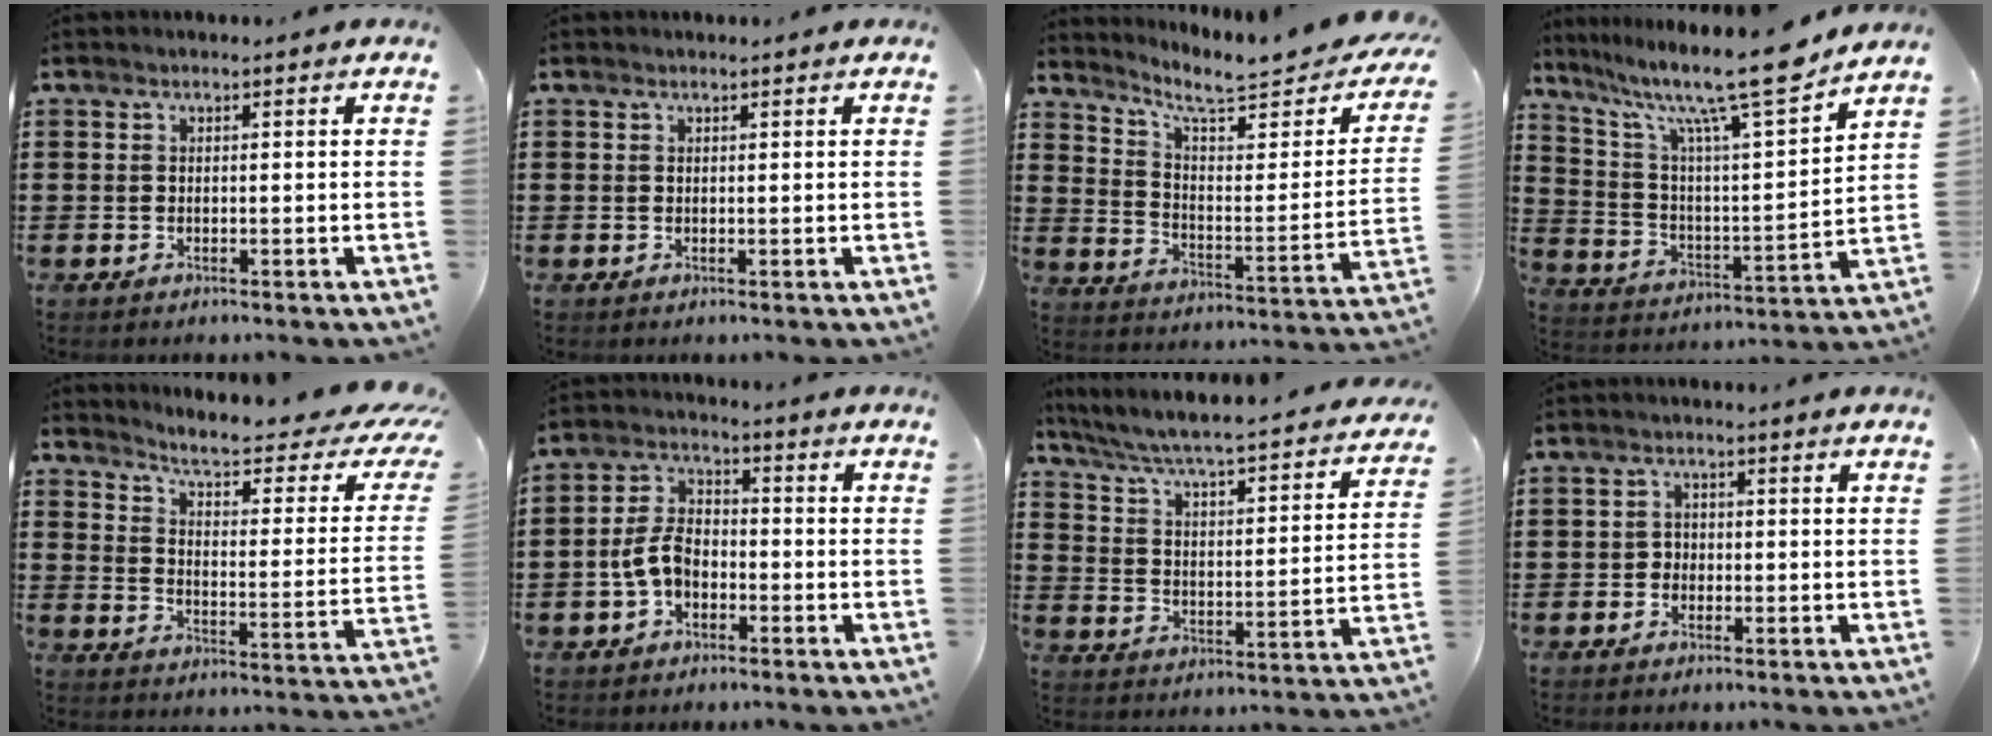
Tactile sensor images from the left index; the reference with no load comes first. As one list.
[{"total": 0.0}, {"total": 6.9, "force": [5.8, 0.9, 3.6], "torque": [-0.092, -0.044, 0.093]}, {"total": 14.2, "force": [11.4, 1.1, 8.3], "torque": [-0.175, -0.076, 0.184]}, {"total": 5.8, "force": [4.4, 0.4, 3.8], "torque": [-0.084, -0.038, 0.065]}, {"total": 5.6, "force": [-2.1, 3.5, 3.8], "torque": [-0.097, 0.006, -0.046]}, {"total": 4.3, "force": [3.9, -0.2, 1.9], "torque": [-0.059, -0.042, 0.053]}, {"total": 1.4, "force": [-0.6, 1.2, 0.3], "torque": [-0.010, 0.003, -0.015]}]